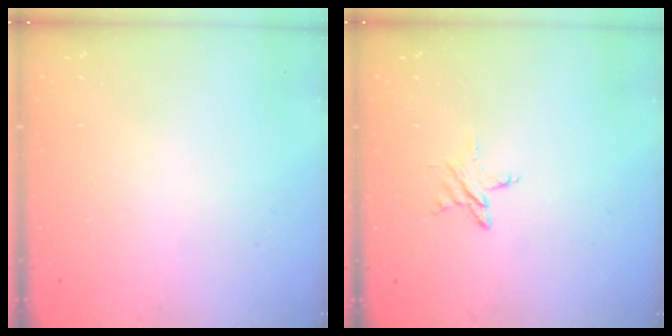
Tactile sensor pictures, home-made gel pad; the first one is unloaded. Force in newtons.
{"total": 3.5, "press": 3.4, "slide": 0.3}